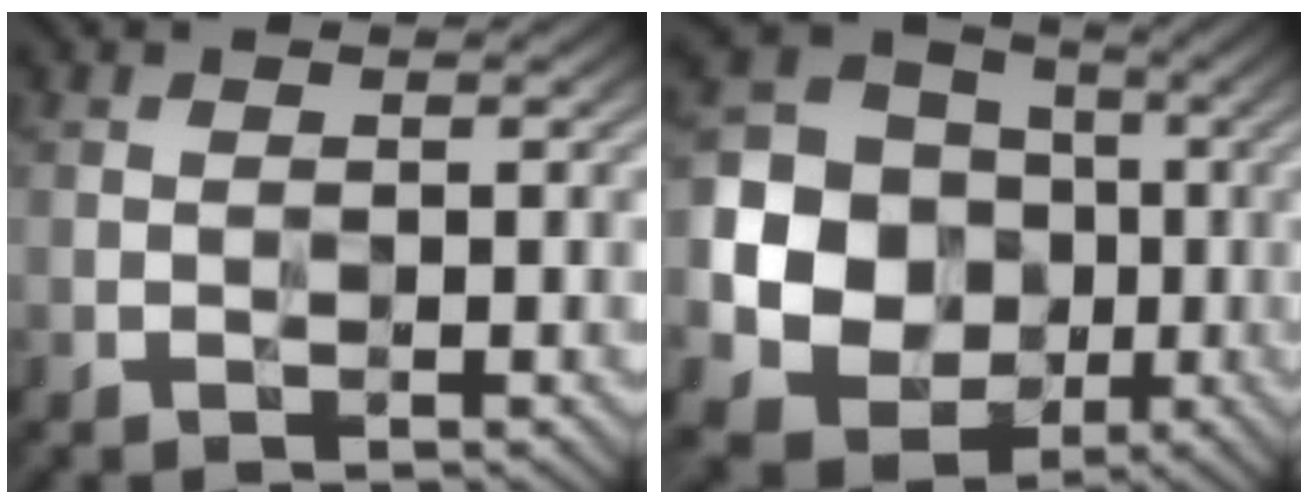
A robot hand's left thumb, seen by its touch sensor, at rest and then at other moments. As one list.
[{"total": 19.0, "force": [-2.8, 17.2, 7.5], "torque": [-0.223, -0.011, -0.067]}]